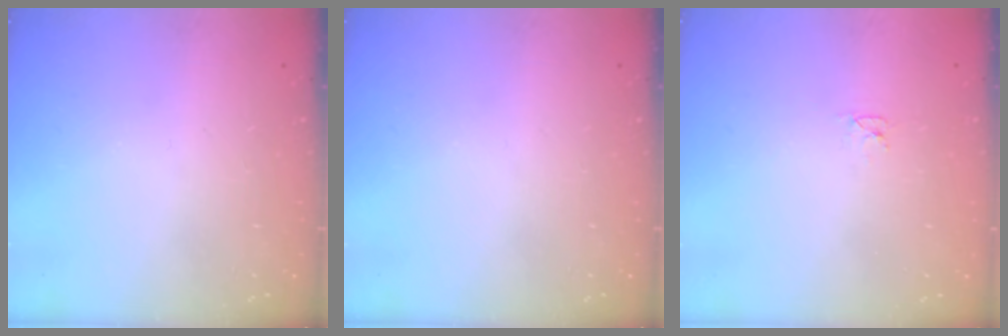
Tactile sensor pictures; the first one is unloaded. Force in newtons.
{"total": 0.0}
{"total": 2.6, "press": 2.6, "slide": 0.3}